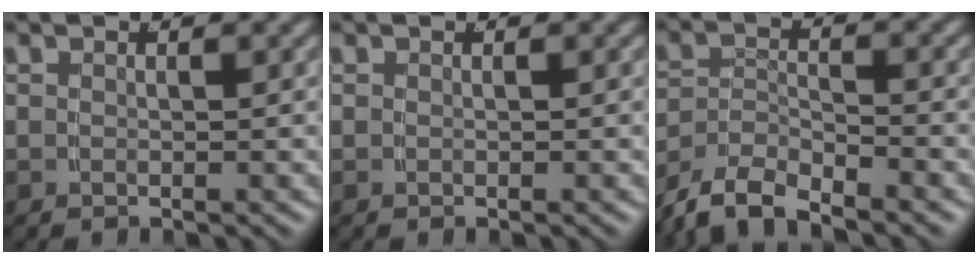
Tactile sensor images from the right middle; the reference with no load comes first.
{"total": 0.0}
{"total": 7.1, "force": [-5.4, 3.7, 2.7], "torque": [-0.054, -0.018, -0.089]}